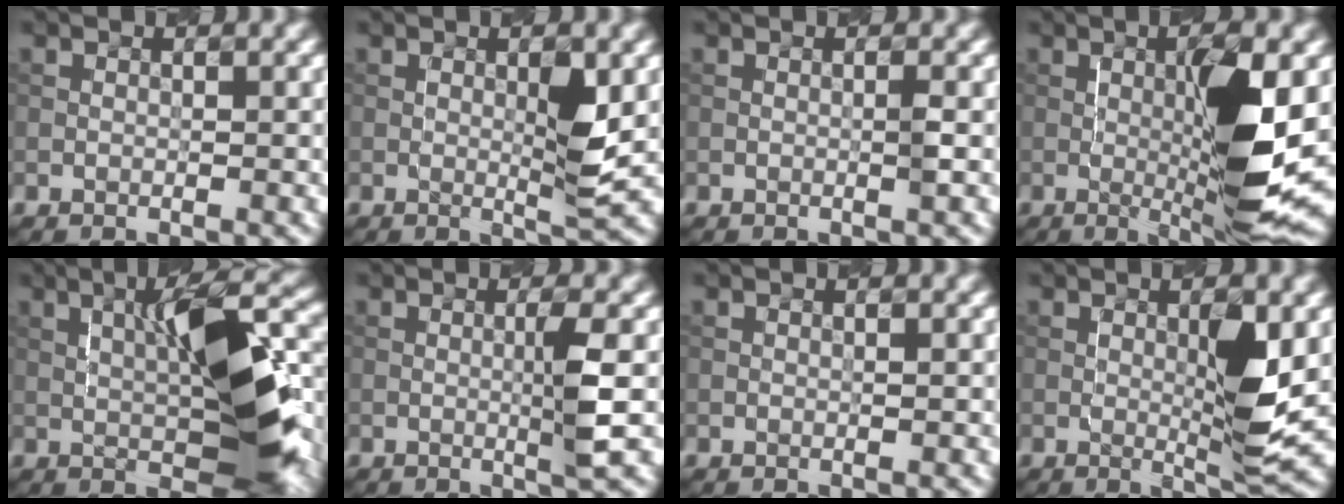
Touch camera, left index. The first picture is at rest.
{"total": 2.7, "force": [0.1, 0.1, 2.7], "torque": [-0.053, -0.002, 0.011]}
{"total": 0.6, "force": [-0.2, -0.1, 0.6], "torque": [-0.017, 0.004, 0.001]}
{"total": 8.3, "force": [-0.2, 1.2, 8.2], "torque": [-0.129, -0.005, 0.013]}
{"total": 9.7, "force": [0.1, 2.6, 9.3], "torque": [-0.143, 0.023, 0.008]}
{"total": 2.3, "force": [-0.1, -0.1, 2.3], "torque": [-0.045, 0.000, 0.005]}
{"total": 0.0}
{"total": 4.3, "force": [0.1, 0.4, 4.3], "torque": [-0.078, -0.003, 0.012]}